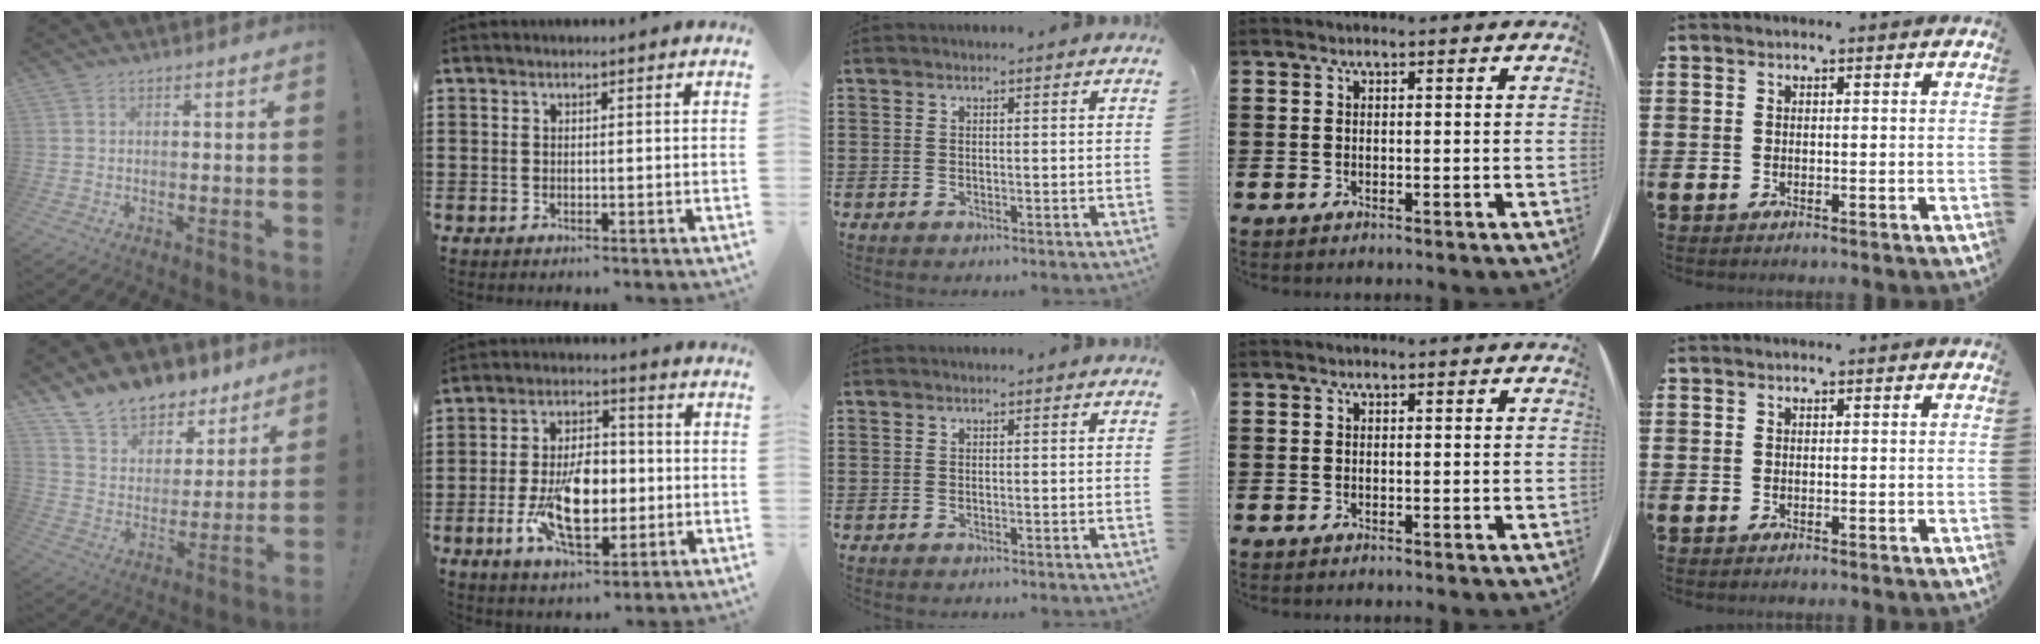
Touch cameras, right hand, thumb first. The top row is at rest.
{"thumb": {"total": 12.2, "force": [10.3, 6.0, 2.5], "torque": [-0.054, -0.084, 0.194]}, "index": {"total": 11.9, "force": [-2.3, 6.3, 9.8], "torque": [-0.203, -0.004, -0.042]}}